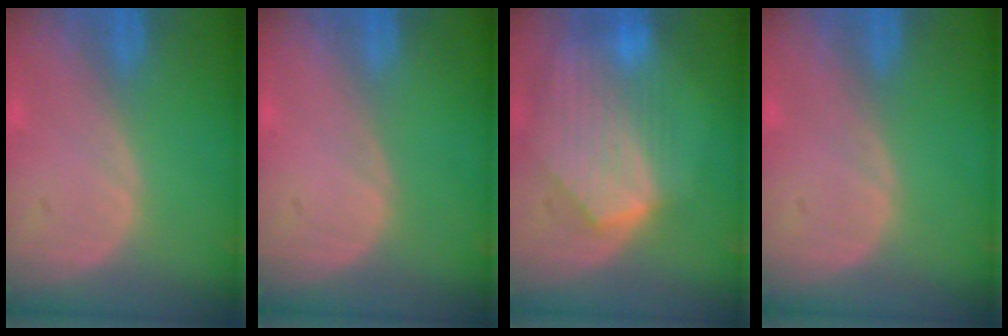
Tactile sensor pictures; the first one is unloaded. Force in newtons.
{"total": 0.0}
{"total": 8.6, "press": 7.9, "slide": 3.5}
{"total": 0.0}